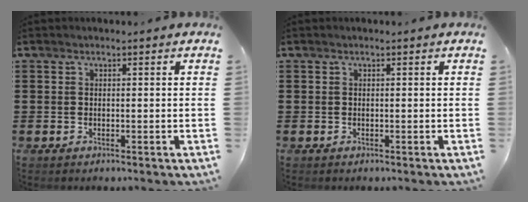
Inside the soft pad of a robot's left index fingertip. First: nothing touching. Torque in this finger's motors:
{"motor_torque": [0.00, 0.00, 0.00, 0.00]}